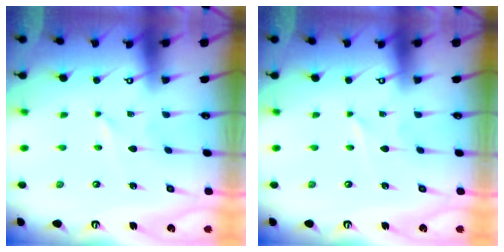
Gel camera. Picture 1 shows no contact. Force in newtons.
{"total": 0.0}